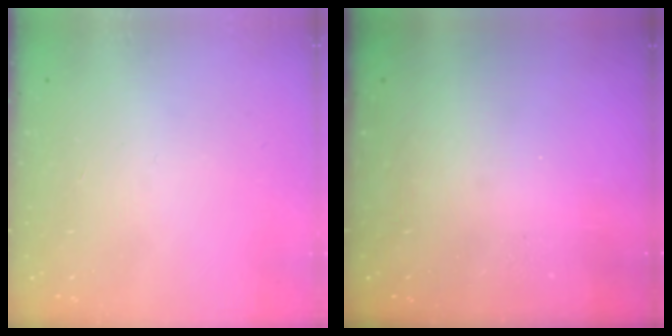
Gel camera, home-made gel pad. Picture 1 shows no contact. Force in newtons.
{"total": 0.0}